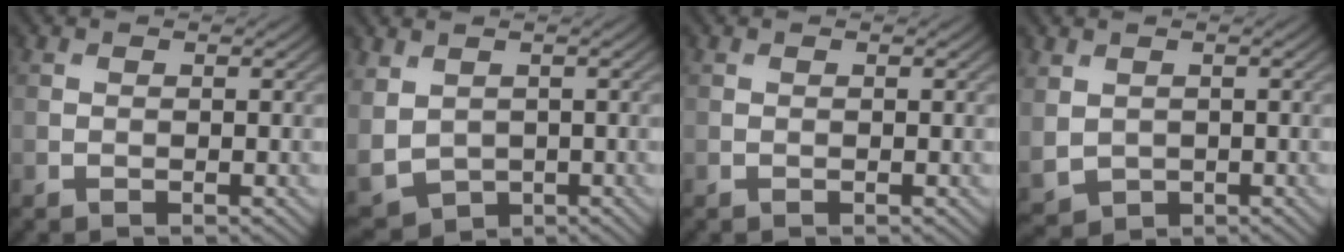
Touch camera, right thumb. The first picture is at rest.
{"total": 5.9, "force": [0.6, 4.6, 3.7], "torque": [-0.127, -0.020, 0.018]}
{"total": 0.0}
{"total": 3.3, "force": [0.6, 2.8, 1.8], "torque": [-0.065, -0.014, 0.017]}